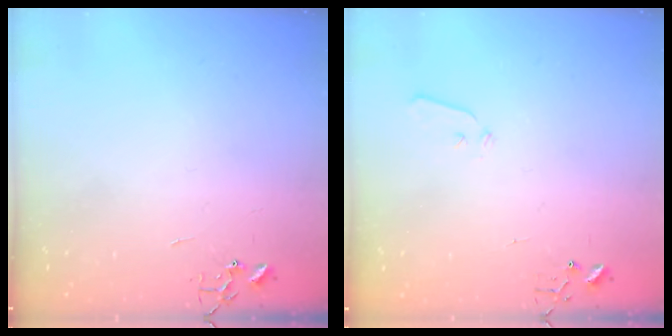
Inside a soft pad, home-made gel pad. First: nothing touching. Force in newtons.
{"total": 4.0, "press": 3.9, "slide": 0.6}